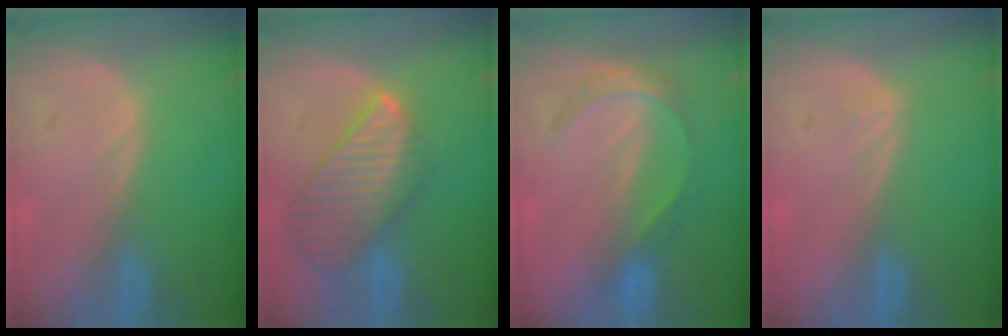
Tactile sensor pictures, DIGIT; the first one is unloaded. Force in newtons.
{"total": 9.8, "press": 8.5, "slide": 4.8}
{"total": 4.5, "press": 4.4, "slide": 0.7}
{"total": 0.6, "press": 0.4, "slide": 0.5}